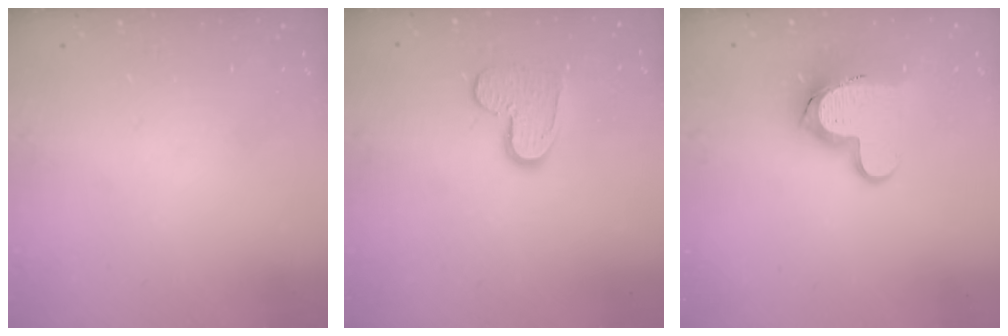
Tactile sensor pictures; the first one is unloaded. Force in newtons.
{"total": 9.4, "press": 9.4, "slide": 0.6}
{"total": 12.4, "press": 12.3, "slide": 1.0}